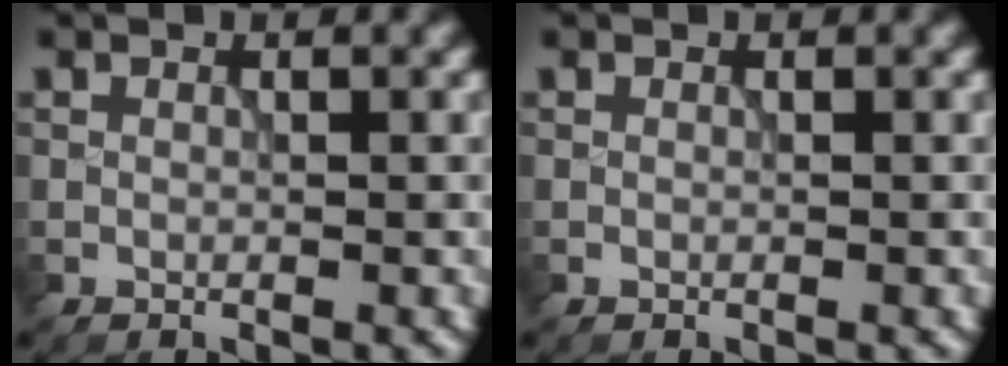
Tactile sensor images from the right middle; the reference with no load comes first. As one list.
[{"total": 0.0}]